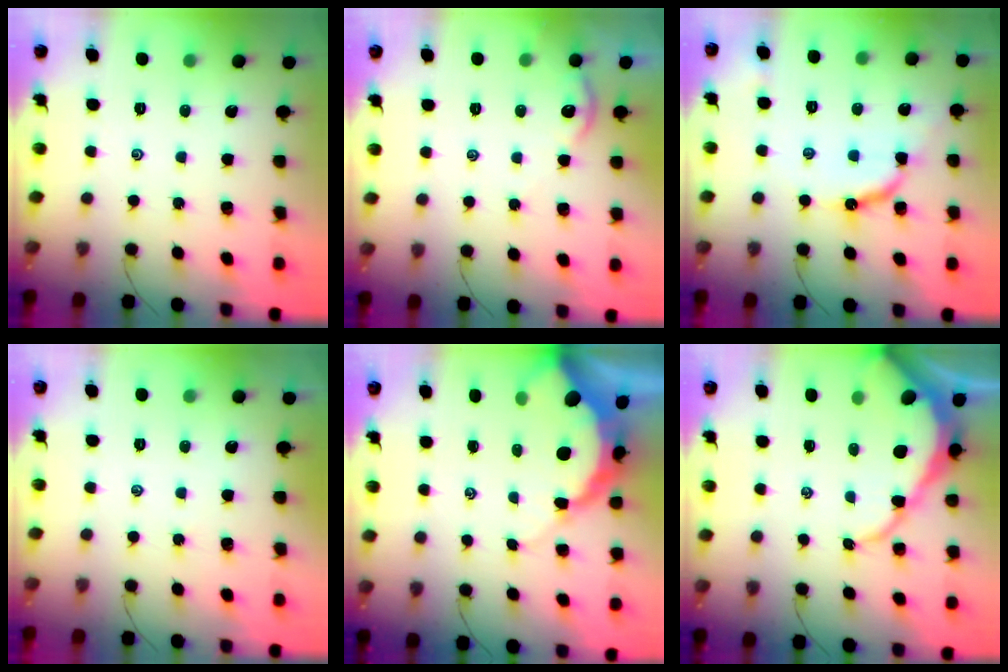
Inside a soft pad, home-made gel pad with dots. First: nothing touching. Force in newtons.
{"total": 1.7, "press": 1.7, "slide": 0.4}
{"total": 9.8, "press": 9.7, "slide": 0.8}
{"total": 1.9, "press": 1.8, "slide": 0.4}
{"total": 9.4, "press": 9.4, "slide": 1.0}
{"total": 10.2, "press": 10.1, "slide": 1.0}